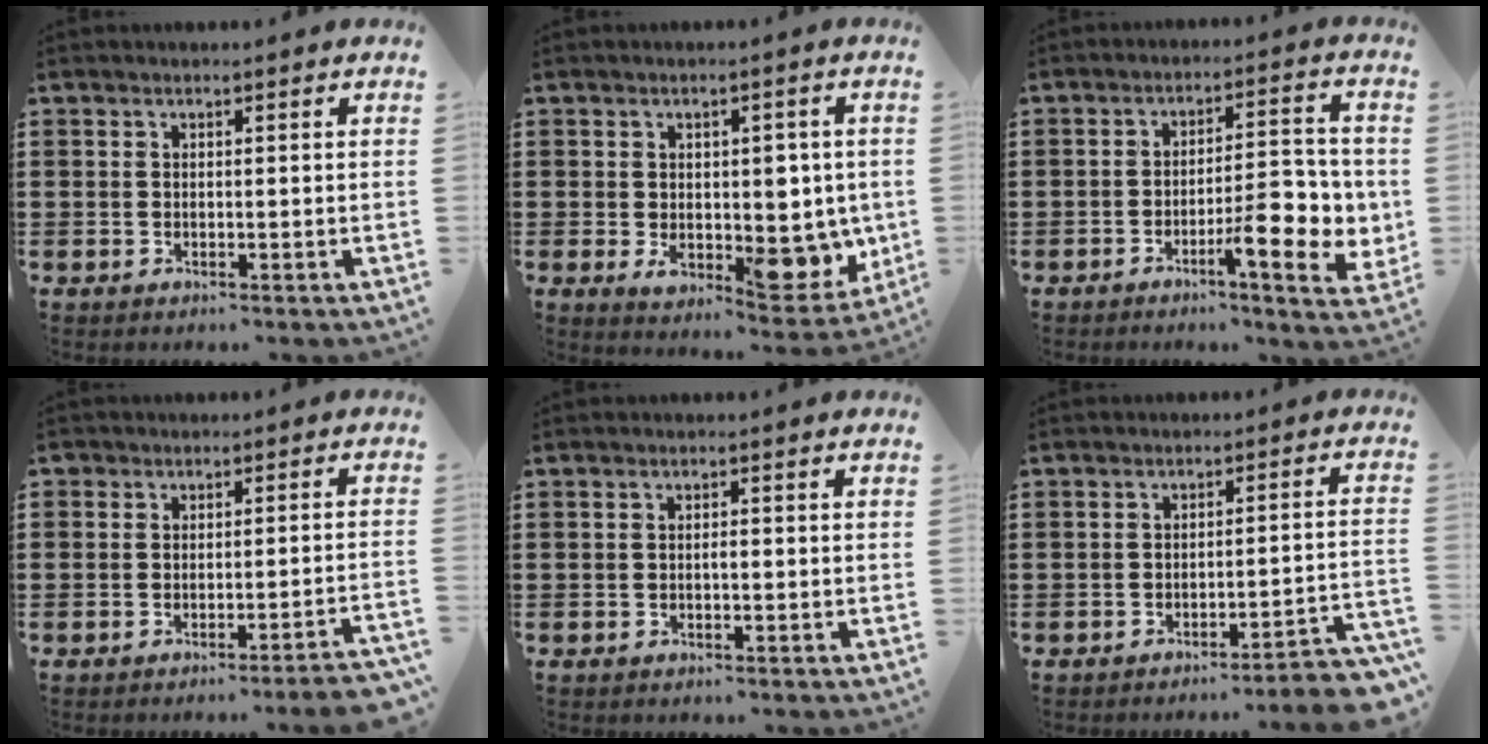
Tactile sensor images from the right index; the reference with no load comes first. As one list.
[{"total": 8.5, "force": [-0.2, 5.4, 6.6], "torque": [-0.062, -0.012, 0.000]}, {"total": 9.1, "force": [-2.8, 2.8, 8.2], "torque": [-0.107, -0.007, -0.048]}, {"total": 2.4, "force": [-2.3, -0.1, 0.6], "torque": [-0.013, 0.000, -0.049]}, {"total": 0.8, "force": [-0.3, 0.2, 0.8], "torque": [-0.016, -0.004, -0.004]}, {"total": 3.5, "force": [-3.1, -0.4, 1.6], "torque": [-0.029, -0.013, -0.065]}]